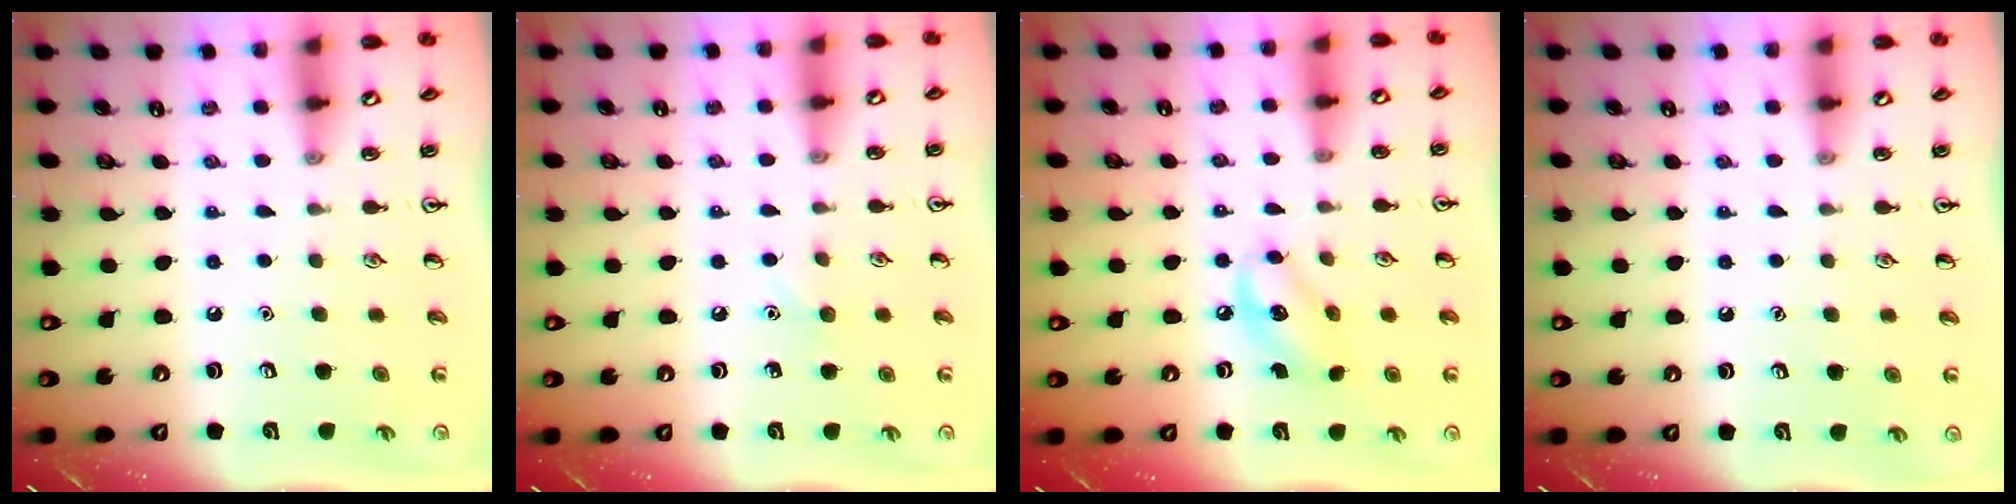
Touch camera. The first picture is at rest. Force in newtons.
{"total": 4.7, "press": 4.4, "slide": 1.5}
{"total": 7.0, "press": 6.9, "slide": 1.3}
{"total": 0.0}